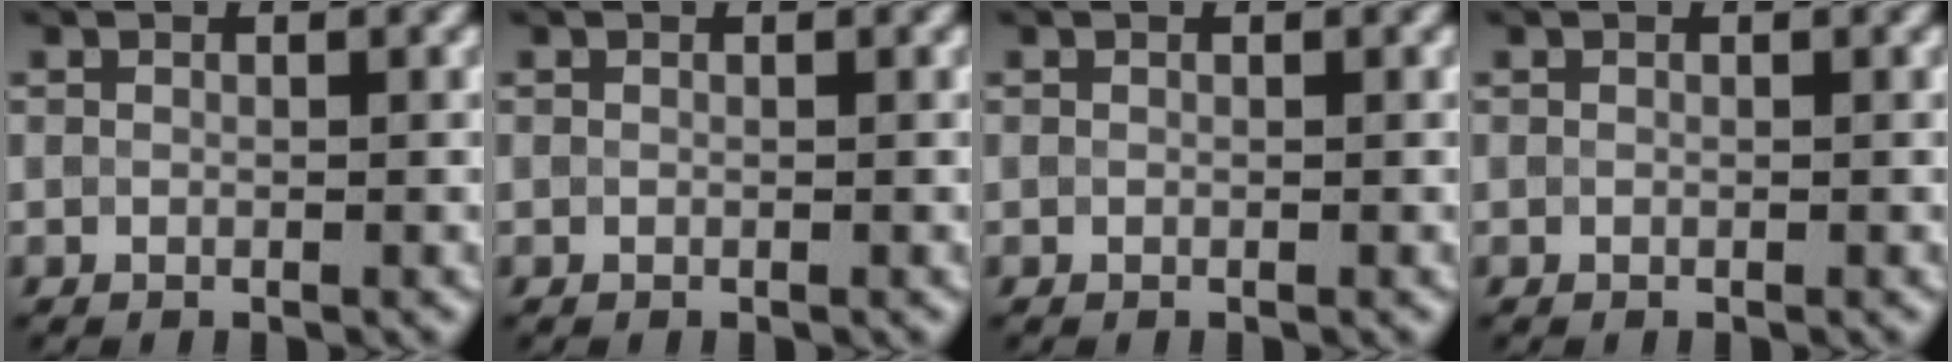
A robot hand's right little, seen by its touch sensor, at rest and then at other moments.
{"total": 0.0}
{"total": 0.0}
{"total": 0.0}